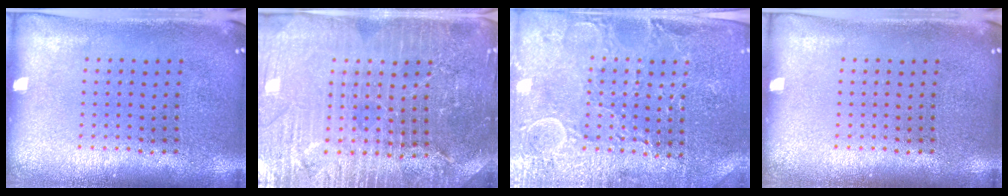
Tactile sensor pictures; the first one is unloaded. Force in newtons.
{"total": 4.5, "press": 4.2, "slide": 1.5}
{"total": 3.4, "press": 3.4, "slide": 0.7}
{"total": 0.0}